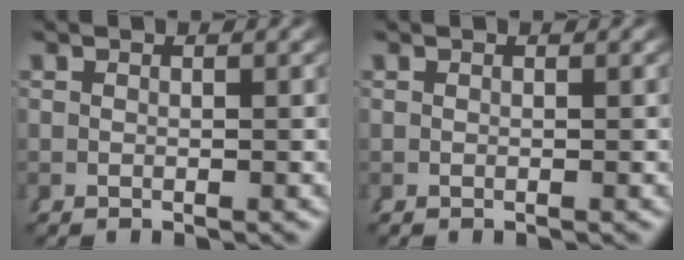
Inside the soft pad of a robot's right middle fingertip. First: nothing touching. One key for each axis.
{"total": 0.0}